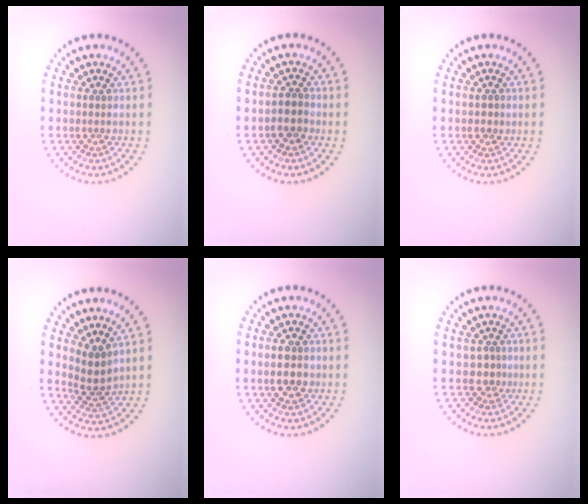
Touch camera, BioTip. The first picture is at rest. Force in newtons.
{"total": 2.0, "press": 1.9, "slide": 0.8}
{"total": 0.8, "press": 0.8, "slide": 0.1}
{"total": 2.5, "press": 1.9, "slide": 1.7}
{"total": 2.9, "press": 2.9, "slide": 0.1}
{"total": 1.7, "press": 1.2, "slide": 1.2}